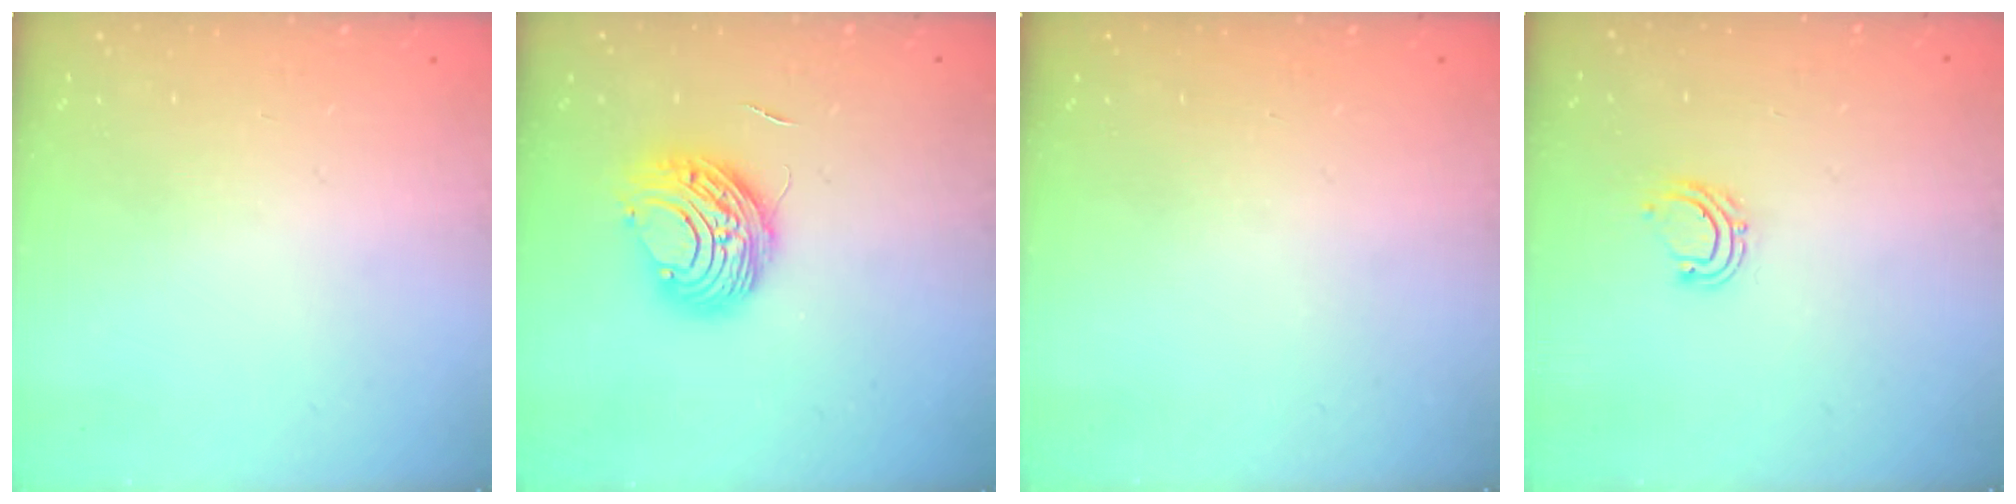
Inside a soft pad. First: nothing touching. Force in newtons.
{"total": 9.1, "press": 9.1, "slide": 0.5}
{"total": 0.0}
{"total": 5.8, "press": 5.7, "slide": 1.1}